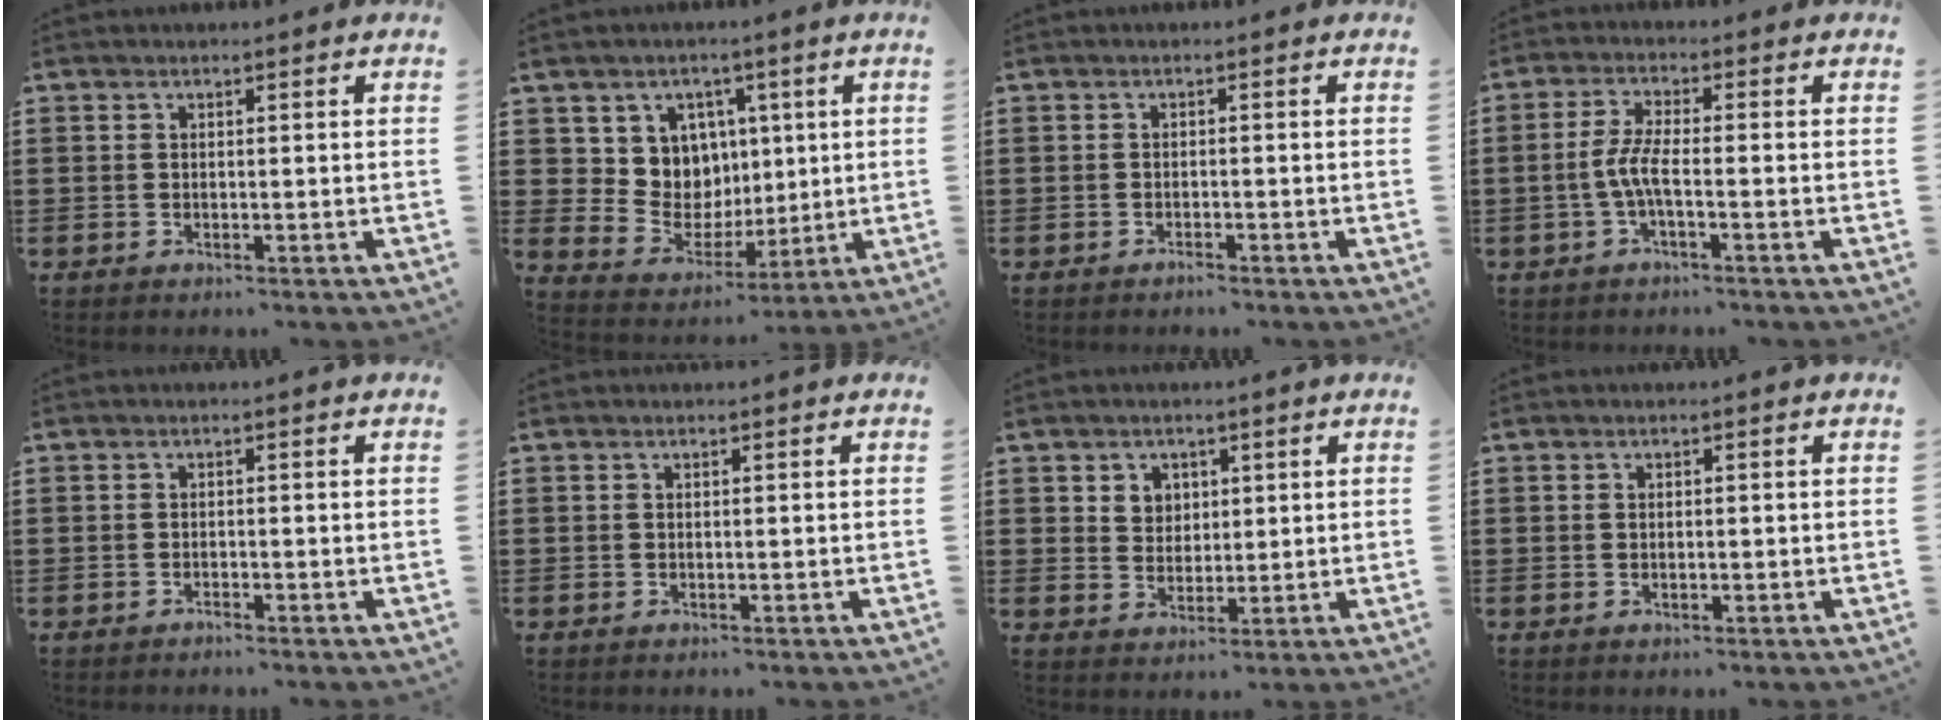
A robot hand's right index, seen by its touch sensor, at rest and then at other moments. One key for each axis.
{"total": 8.0, "fx": 2.4, "fy": 7.4, "fz": 1.5, "tx": -0.066, "ty": -0.016, "tz": 0.052}
{"total": 0.9, "fx": -0.9, "fy": 0.0, "fz": 0.3, "tx": -0.009, "ty": -0.005, "tz": -0.017}
{"total": 4.0, "fx": -1.3, "fy": 0.7, "fz": 3.7, "tx": -0.096, "ty": -0.010, "tz": -0.033}
{"total": 0.7, "fx": -0.7, "fy": -0.1, "fz": 0.1, "tx": -0.004, "ty": -0.004, "tz": -0.014}
{"total": 0.0}
{"total": 3.3, "fx": 1.6, "fy": 2.8, "fz": 0.6, "tx": -0.017, "ty": 0.007, "tz": 0.028}
{"total": 0.5, "fx": 0.0, "fy": 0.3, "fz": 0.5, "tx": -0.011, "ty": -0.001, "tz": -0.001}